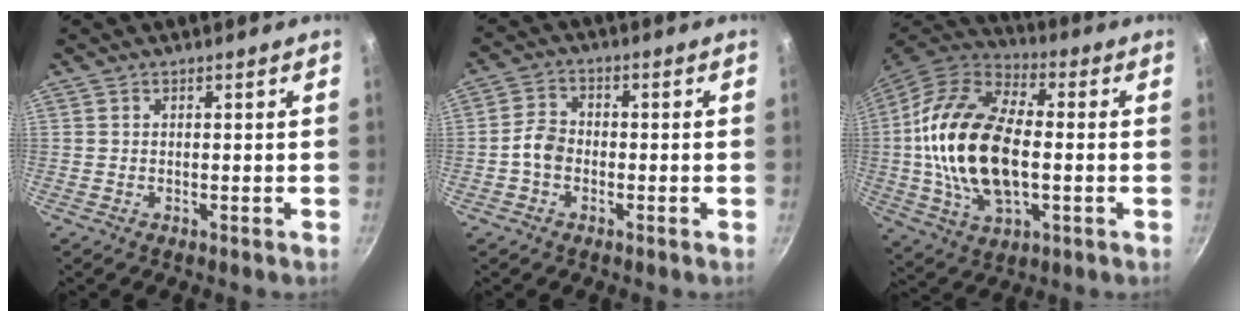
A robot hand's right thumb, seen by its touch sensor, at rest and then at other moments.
{"total": 3.3, "force": [-1.1, 2.4, 1.9], "torque": [-0.031, 0.019, -0.027]}
{"total": 22.7, "force": [-0.6, 12.6, 18.8], "torque": [-0.356, 0.024, -0.016]}